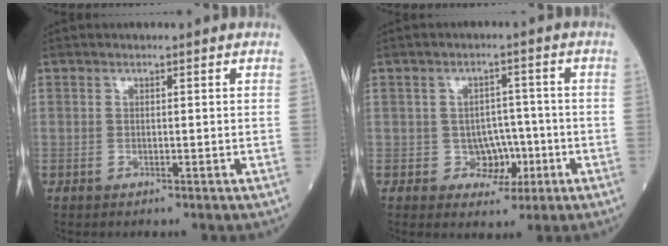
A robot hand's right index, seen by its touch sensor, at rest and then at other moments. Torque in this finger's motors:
{"motor_torque": [0.00, -0.07, 0.00, -0.01]}